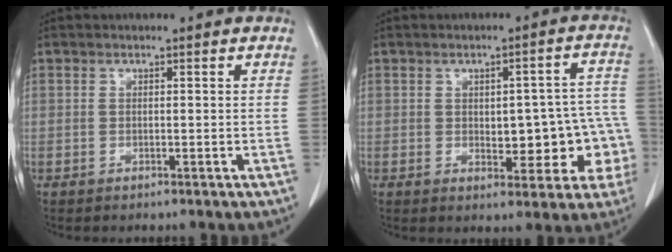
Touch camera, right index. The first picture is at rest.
{"total": 11.1, "force": [-1.8, 5.1, 9.7], "torque": [-0.096, 0.033, -0.012]}